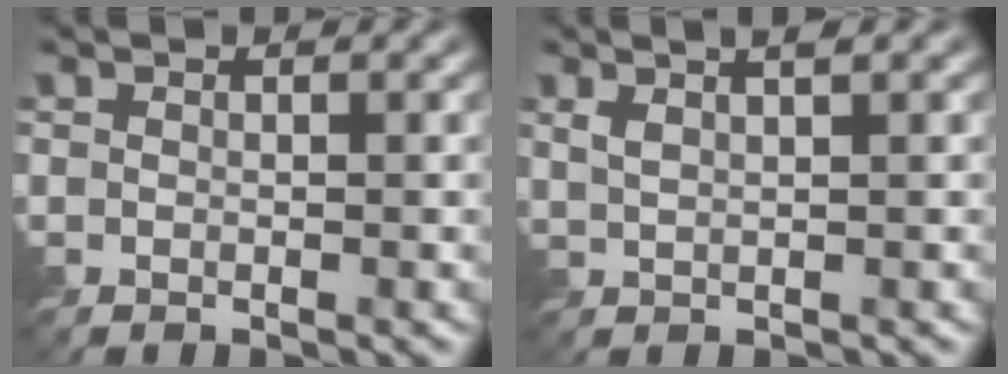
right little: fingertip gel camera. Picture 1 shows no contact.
{"total": 3.1, "force": [1.8, 1.0, 2.3], "torque": [-0.019, 0.004, 0.018]}